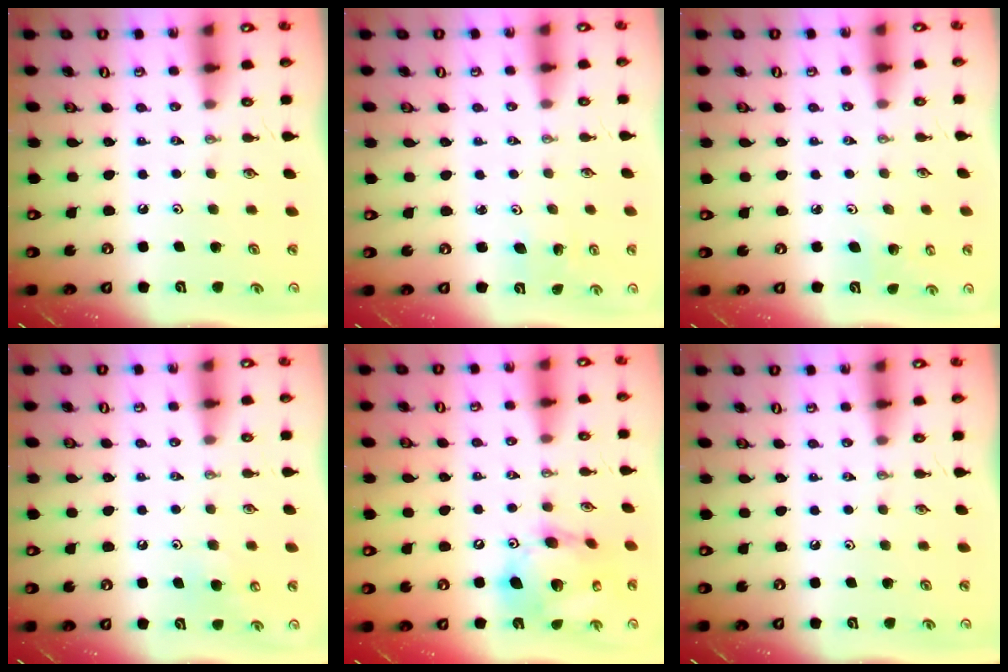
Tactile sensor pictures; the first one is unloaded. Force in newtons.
{"total": 2.5, "press": 2.5, "slide": 0.2}
{"total": 3.9, "press": 3.8, "slide": 0.5}
{"total": 5.7, "press": 5.7, "slide": 0.9}
{"total": 16.6, "press": 16.5, "slide": 2.0}
{"total": 0.0}